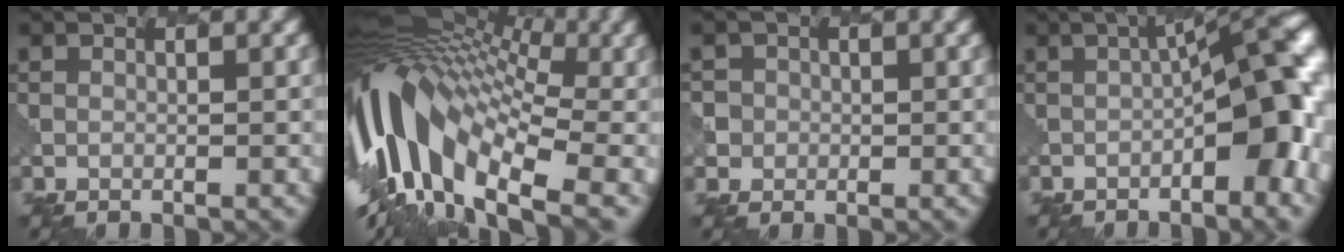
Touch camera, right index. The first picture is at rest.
{"total": 15.8, "force": [0.1, 8.6, 13.3], "torque": [-0.270, 0.017, -0.003]}
{"total": 3.0, "force": [0.1, 3.0, 0.1], "torque": [0.010, 0.013, -0.009]}
{"total": 8.1, "force": [-2.2, 2.2, 7.5], "torque": [-0.093, 0.022, -0.036]}